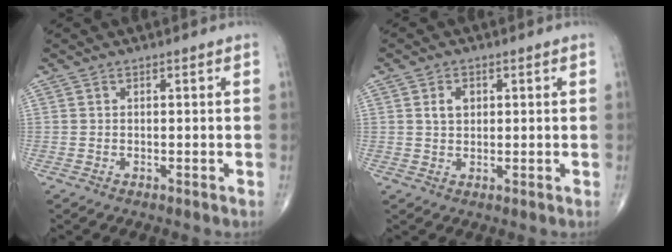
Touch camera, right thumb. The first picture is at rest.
{"total": 3.0, "force": [0.8, 2.1, 2.0], "torque": [-0.026, 0.001, 0.015]}